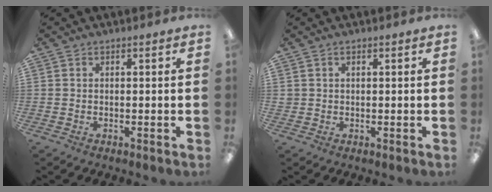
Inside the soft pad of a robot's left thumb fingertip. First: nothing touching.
{"total": 1.1, "force": [0.5, 0.9, 0.3], "torque": [-0.007, 0.005, 0.008]}